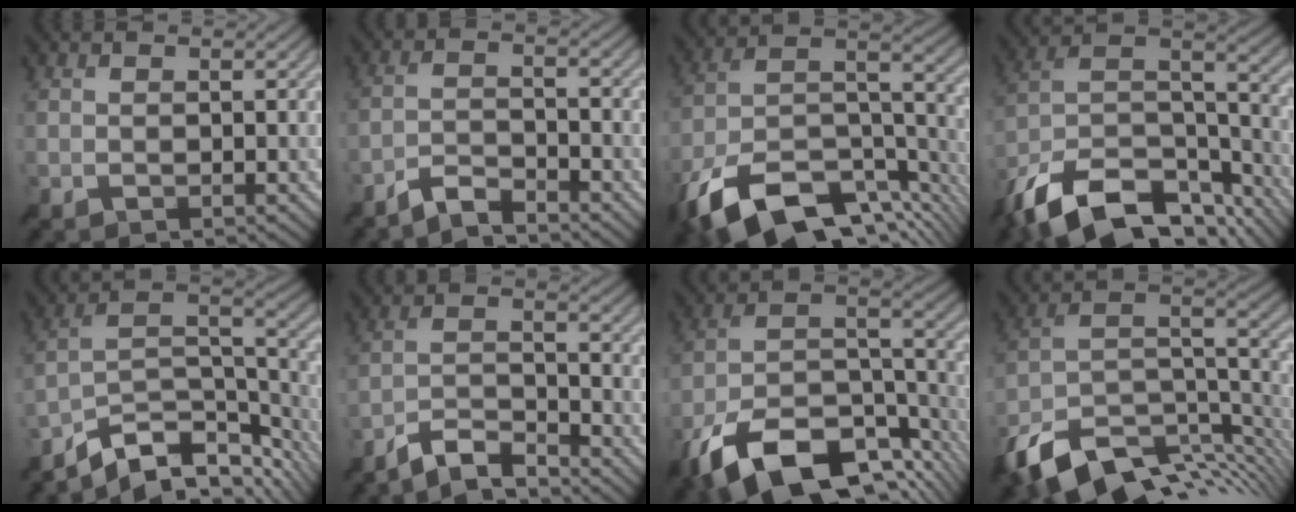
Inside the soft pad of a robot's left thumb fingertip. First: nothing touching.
{"total": 3.8, "force": [-3.4, 0.6, 1.7], "torque": [-0.034, 0.005, -0.075]}
{"total": 16.6, "force": [-10.6, 7.2, 10.5], "torque": [-0.239, -0.026, -0.176]}
{"total": 17.8, "force": [-12.2, 8.2, 10.0], "torque": [-0.237, -0.035, -0.191]}
{"total": 12.1, "force": [-8.2, 4.9, 7.4], "torque": [-0.148, -0.003, -0.131]}
{"total": 5.8, "force": [-5.1, 1.1, 2.5], "torque": [-0.053, 0.000, -0.104]}
{"total": 17.0, "force": [-10.8, 7.4, 10.8], "torque": [-0.240, -0.026, -0.178]}
{"total": 13.5, "force": [-7.7, 6.8, 8.9], "torque": [-0.197, -0.012, -0.122]}